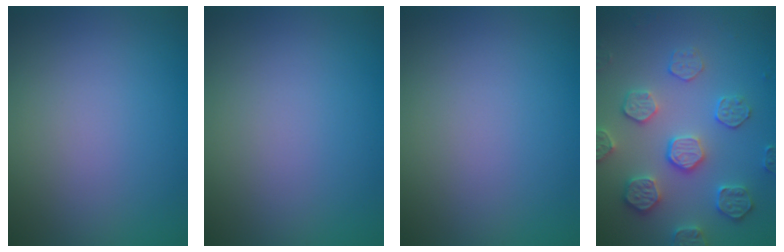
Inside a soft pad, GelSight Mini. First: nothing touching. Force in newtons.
{"total": 0.0}
{"total": 0.0}
{"total": 4.5, "press": 4.4, "slide": 0.8}